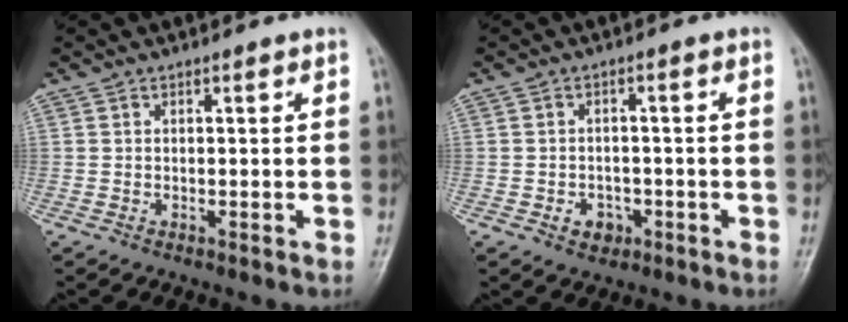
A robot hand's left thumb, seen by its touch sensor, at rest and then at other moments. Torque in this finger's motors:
{"motor_torque": [-0.02, 0.03, 0.03, 0.02, 0.00]}